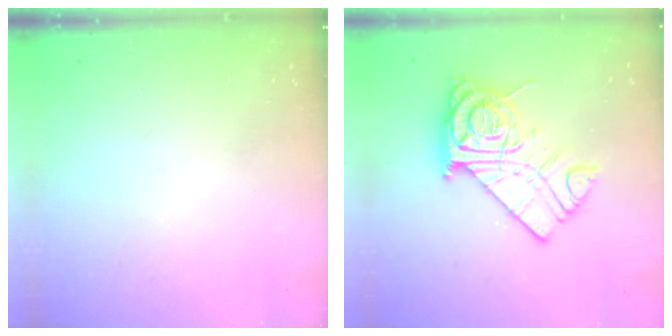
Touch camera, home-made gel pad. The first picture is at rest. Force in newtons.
{"total": 15.8, "press": 15.8, "slide": 1.4}